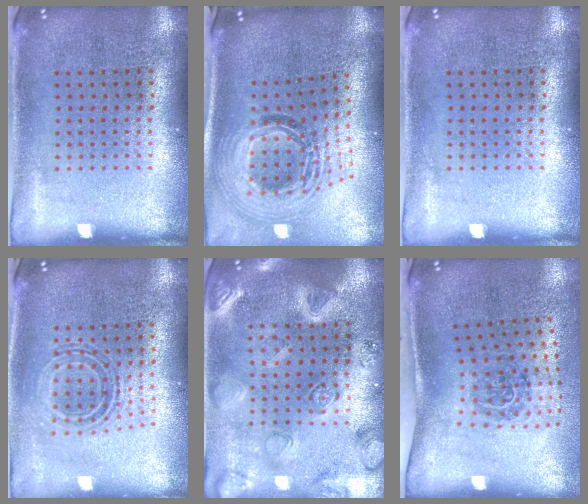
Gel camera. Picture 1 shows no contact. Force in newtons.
{"total": 2.1, "press": 1.6, "slide": 1.2}
{"total": 0.0}
{"total": 0.8, "press": 0.8, "slide": 0.2}
{"total": 3.0, "press": 2.8, "slide": 0.8}
{"total": 1.7, "press": 1.1, "slide": 1.4}